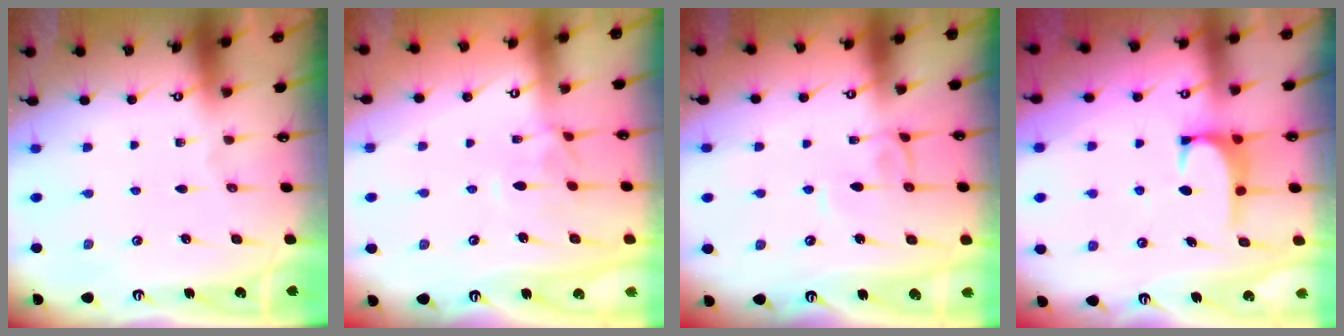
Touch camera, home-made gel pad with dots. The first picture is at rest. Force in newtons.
{"total": 1.2, "press": 0.9, "slide": 0.8}
{"total": 1.8, "press": 1.8, "slide": 0.3}
{"total": 1.7, "press": 1.5, "slide": 0.8}